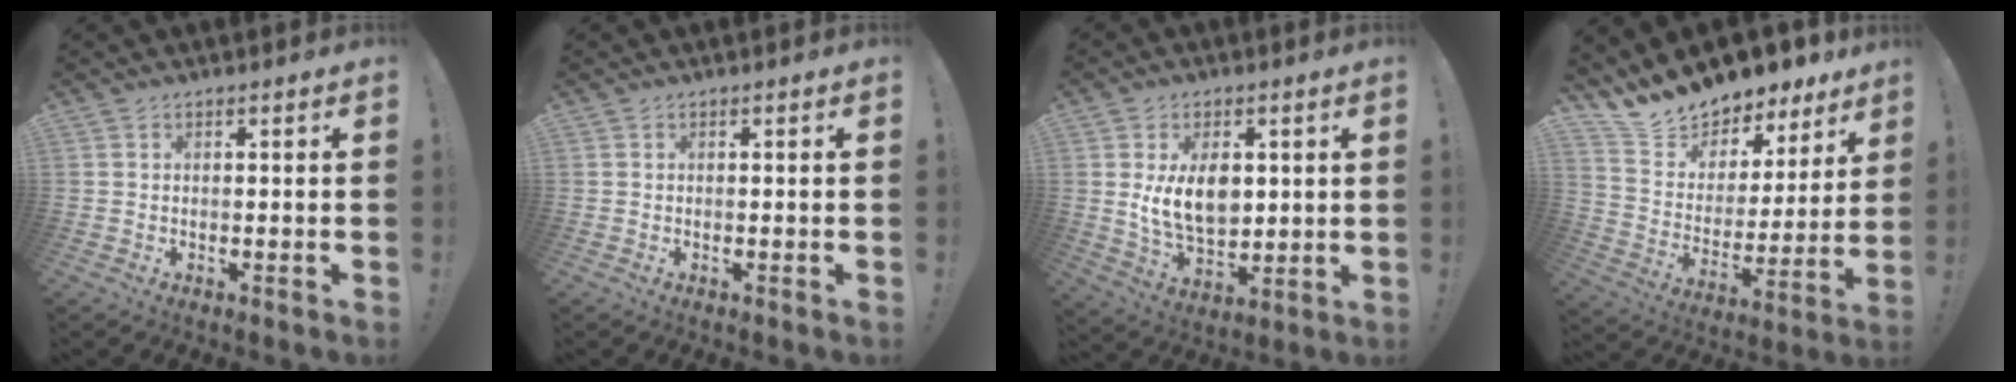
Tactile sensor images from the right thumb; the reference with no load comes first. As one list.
[{"total": 0.0}, {"total": 12.2, "force": [2.6, 8.7, 8.1], "torque": [-0.128, -0.014, 0.047]}, {"total": 13.6, "force": [12.8, 4.3, 1.6], "torque": [-0.059, -0.114, 0.229]}]